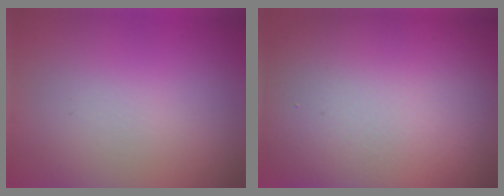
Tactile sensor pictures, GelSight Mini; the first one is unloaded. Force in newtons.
{"total": 15.3, "press": 15.2, "slide": 1.2}